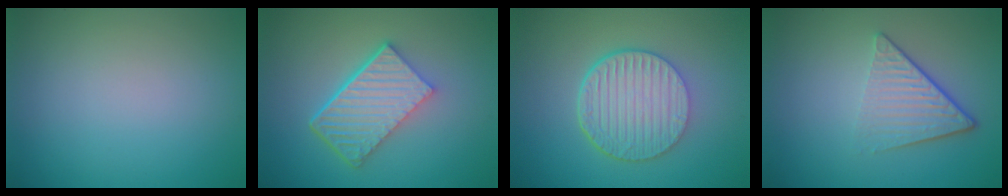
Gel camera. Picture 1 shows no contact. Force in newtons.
{"total": 6.2, "press": 4.2, "slide": 4.6}
{"total": 6.7, "press": 4.6, "slide": 4.8}
{"total": 4.7, "press": 3.0, "slide": 3.7}